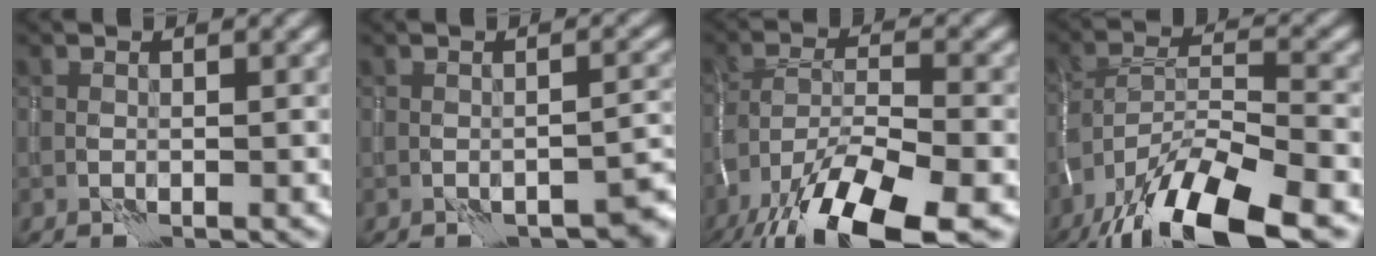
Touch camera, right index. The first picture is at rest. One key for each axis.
{"total": 3.5, "fx": -2.6, "fy": 1.1, "fz": 2.0, "tx": -0.021, "ty": 0.001, "tz": -0.031}
{"total": 13.2, "fx": -8.9, "fy": 3.9, "fz": 9.0, "tx": -0.183, "ty": -0.010, "tz": -0.157}
{"total": 13.1, "fx": -9.3, "fy": 3.6, "fz": 8.6, "tx": -0.172, "ty": -0.003, "tz": -0.165}